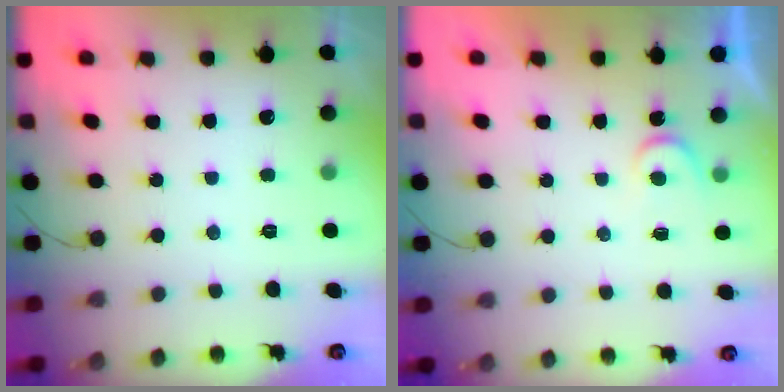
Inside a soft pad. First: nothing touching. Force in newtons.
{"total": 3.7, "press": 3.6, "slide": 0.4}